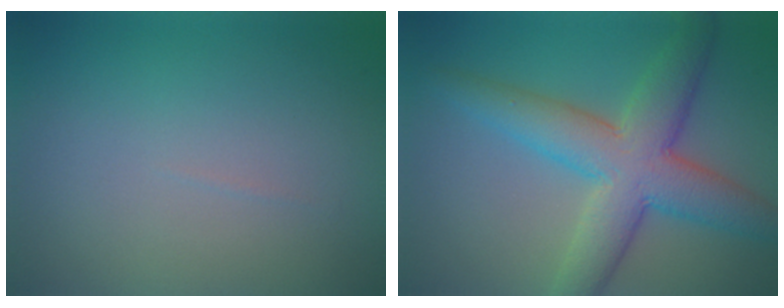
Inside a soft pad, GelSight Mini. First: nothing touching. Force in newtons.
{"total": 7.6, "press": 7.6, "slide": 0.1}